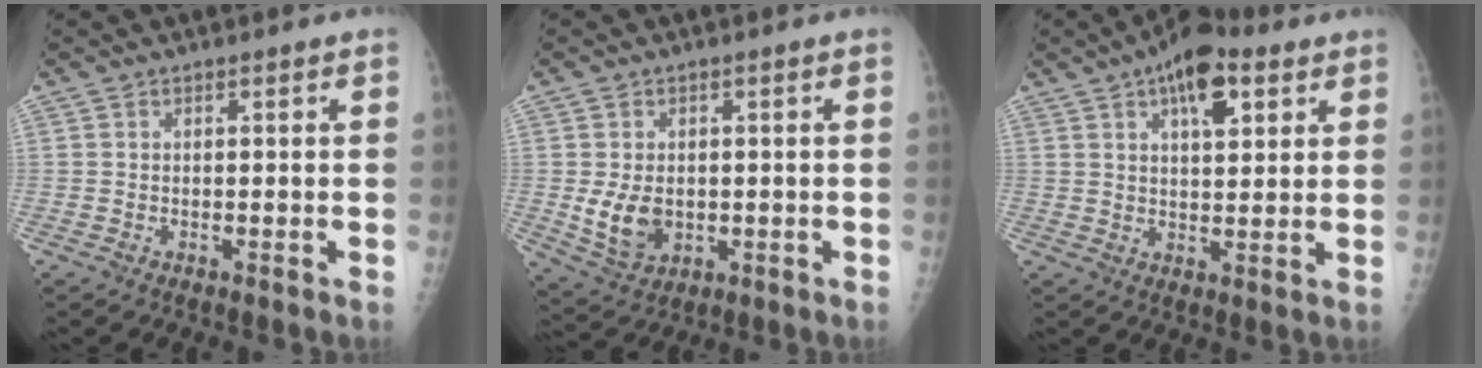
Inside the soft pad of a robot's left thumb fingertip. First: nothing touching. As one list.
[{"total": 7.3, "force": [-0.7, 5.4, 4.9], "torque": [-0.069, -0.006, 0.003]}, {"total": 10.3, "force": [5.1, 4.7, 7.7], "torque": [-0.094, -0.007, 0.075]}]